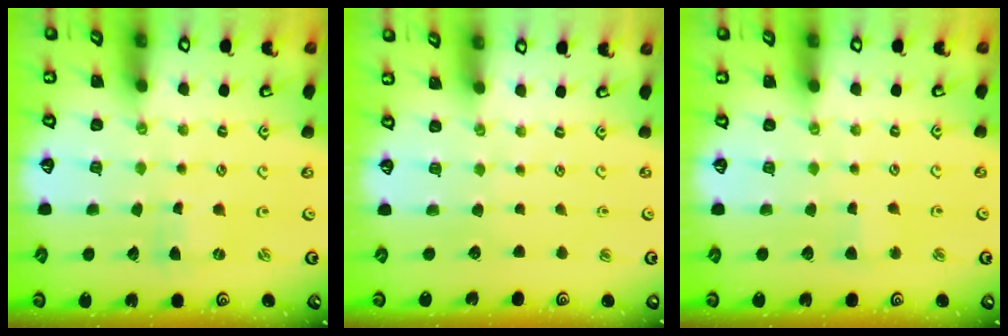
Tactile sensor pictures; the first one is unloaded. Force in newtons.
{"total": 0.0}
{"total": 2.8, "press": 2.8, "slide": 0.3}